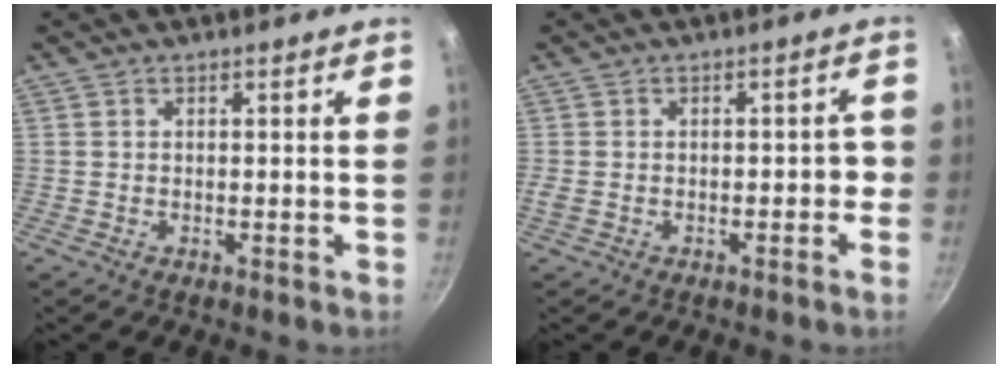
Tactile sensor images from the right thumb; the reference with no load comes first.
{"total": 4.2, "force": [-1.3, 2.3, 3.2], "torque": [-0.024, 0.026, -0.020]}